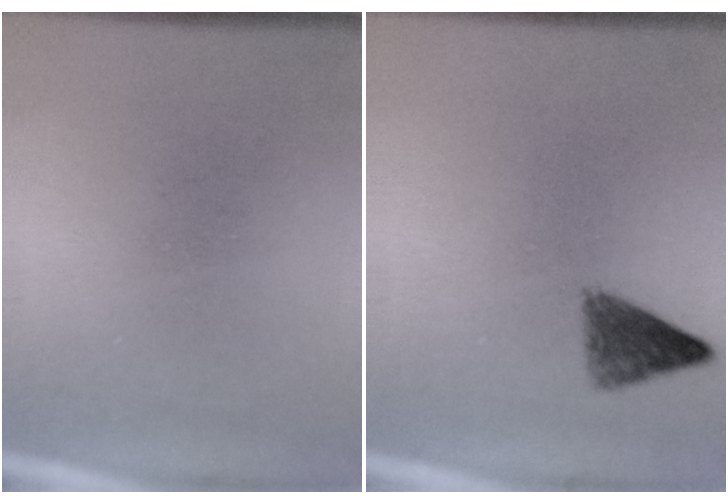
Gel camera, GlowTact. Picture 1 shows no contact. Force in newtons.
{"total": 3.4}